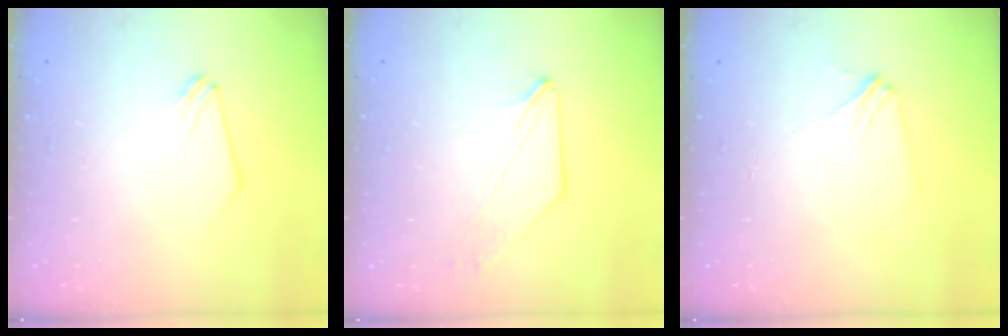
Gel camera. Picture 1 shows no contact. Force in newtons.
{"total": 0.7, "press": 0.7, "slide": 0.1}
{"total": 3.2, "press": 3.2, "slide": 0.5}